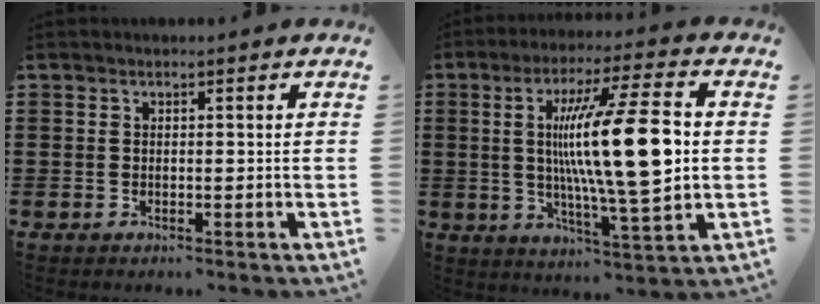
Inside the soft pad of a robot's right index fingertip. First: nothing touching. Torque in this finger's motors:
{"motor_torque": [2.14, 0.00, 1.05, 0.21]}